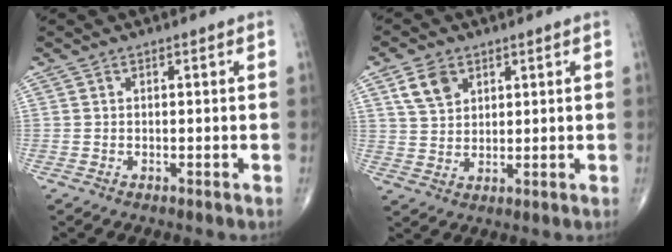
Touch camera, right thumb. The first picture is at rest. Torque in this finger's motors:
{"motor_torque": [-0.37, 0.42, 0.12, -0.11, 0.15]}